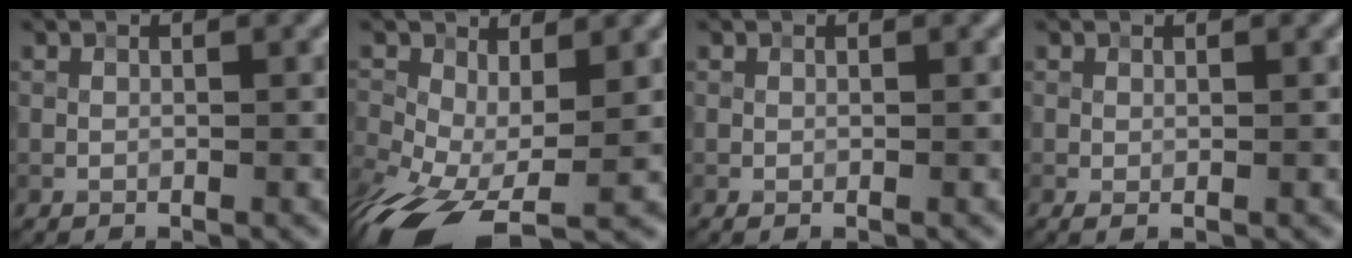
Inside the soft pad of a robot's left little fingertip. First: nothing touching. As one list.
[{"total": 10.7, "force": [-3.8, 5.7, 8.3], "torque": [-0.198, -0.053, -0.047]}, {"total": 0.0}, {"total": 0.5, "force": [0.2, 0.2, 0.5], "torque": [-0.013, 0.001, 0.004]}]